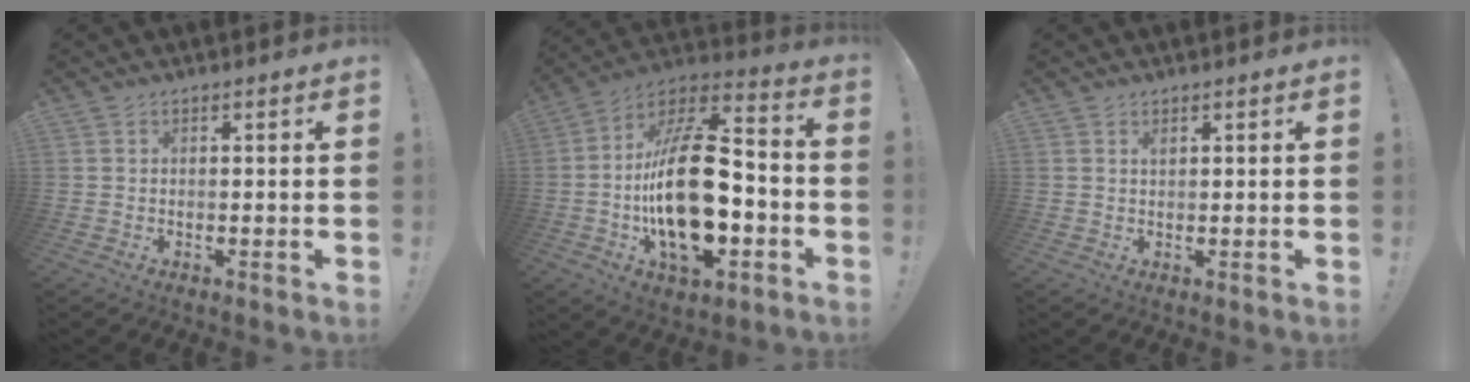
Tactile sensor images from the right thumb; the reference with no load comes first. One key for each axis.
{"total": 27.6, "fx": -4.3, "fy": 14.3, "fz": 23.2, "tx": -0.415, "ty": 0.028, "tz": -0.065}
{"total": 0.9, "fx": 0.6, "fy": 0.4, "fz": 0.5, "tx": 0.004, "ty": -0.006, "tz": 0.009}